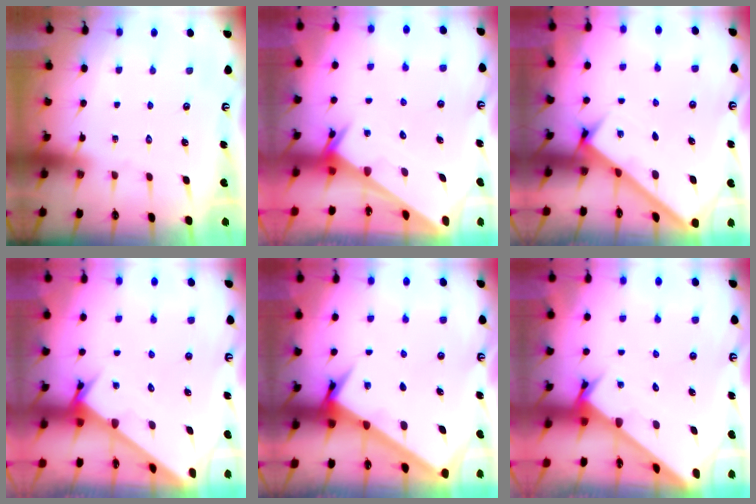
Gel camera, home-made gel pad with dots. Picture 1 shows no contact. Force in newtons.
{"total": 3.5, "press": 3.4, "slide": 0.4}
{"total": 2.8, "press": 2.8, "slide": 0.4}
{"total": 2.7, "press": 2.7, "slide": 0.1}
{"total": 4.6, "press": 4.6, "slide": 0.5}
{"total": 2.6, "press": 2.6, "slide": 0.3}